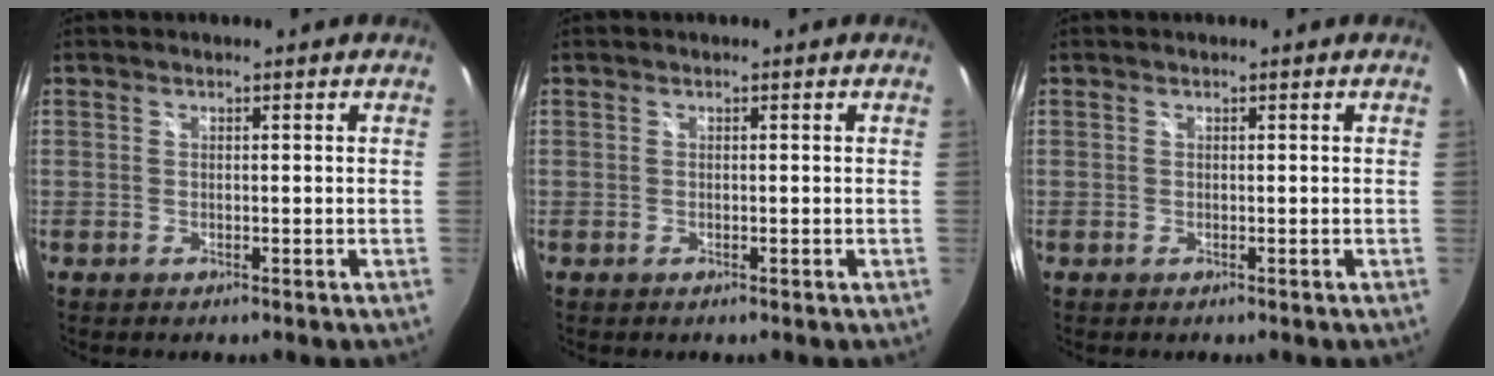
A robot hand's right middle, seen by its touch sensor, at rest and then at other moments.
{"total": 0.0}
{"total": 0.0}